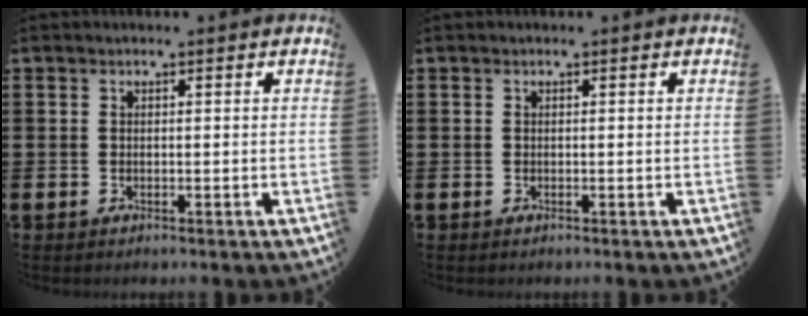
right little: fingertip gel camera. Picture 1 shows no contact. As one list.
[{"total": 0.0}]